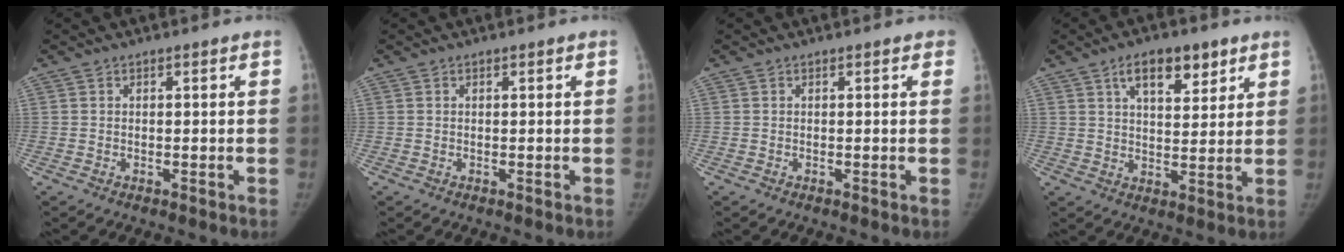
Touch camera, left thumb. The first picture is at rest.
{"total": 0.0}
{"total": 0.6, "force": [0.4, 0.3, 0.3], "torque": [0.005, 0.001, -0.003]}
{"total": 9.7, "force": [5.4, 4.5, 6.6], "torque": [-0.076, -0.024, 0.086]}